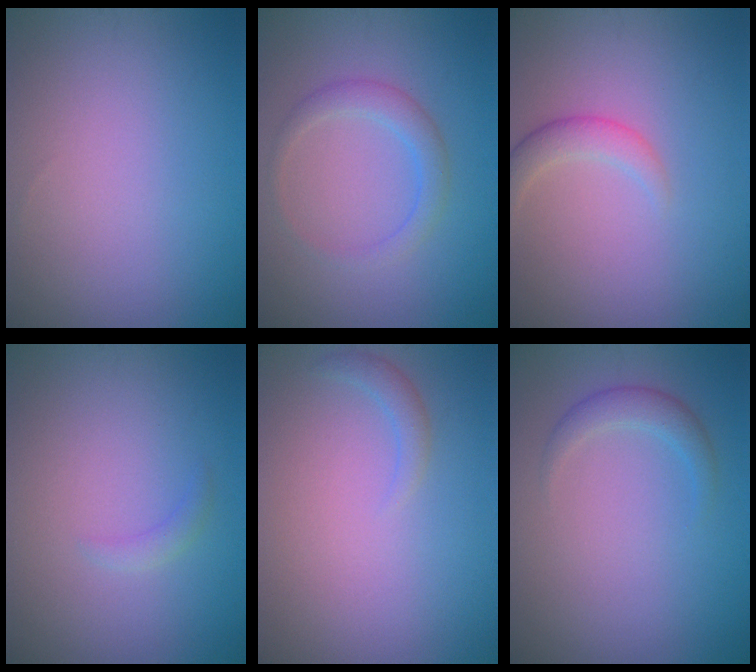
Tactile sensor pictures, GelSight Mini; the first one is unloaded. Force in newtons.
{"total": 2.3, "press": 2.3, "slide": 0.2}
{"total": 2.0, "press": 2.0, "slide": 0.1}
{"total": 0.9, "press": 0.9, "slide": 0.1}
{"total": 1.2, "press": 1.2, "slide": 0.2}
{"total": 1.8, "press": 1.8, "slide": 0.1}